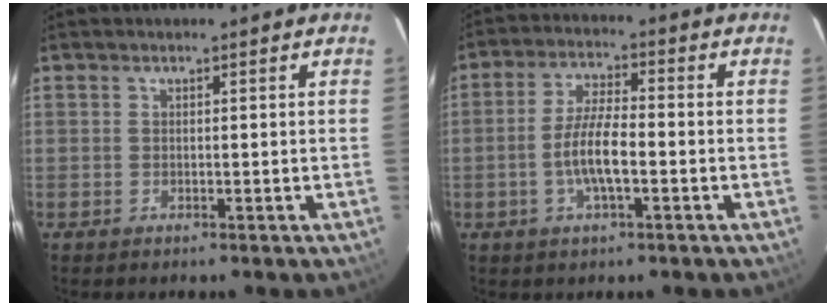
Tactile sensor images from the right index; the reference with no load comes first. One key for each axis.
{"total": 7.6, "fx": -2.1, "fy": 2.0, "fz": 7.0, "tx": -0.140, "ty": 0.003, "tz": -0.041}